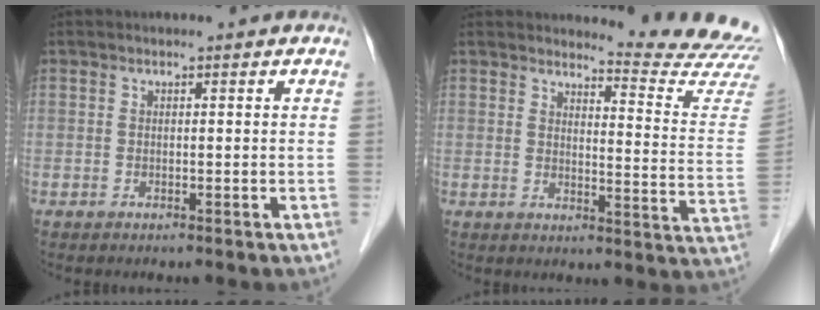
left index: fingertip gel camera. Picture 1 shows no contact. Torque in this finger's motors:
{"motor_torque": [0.38, -0.43, 0.19, 0.01]}